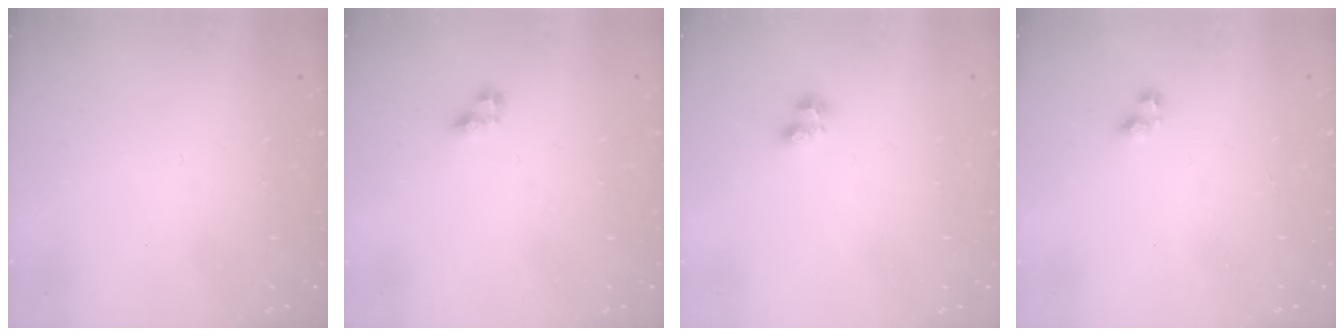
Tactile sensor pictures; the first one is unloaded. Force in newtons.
{"total": 4.2, "press": 4.1, "slide": 0.6}
{"total": 2.2, "press": 2.2, "slide": 0.5}
{"total": 3.2, "press": 3.1, "slide": 0.6}